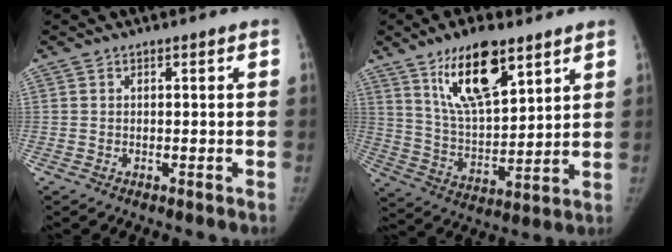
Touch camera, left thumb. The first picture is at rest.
{"total": 15.9, "force": [9.4, 6.1, 11.4], "torque": [-0.171, -0.048, 0.175]}